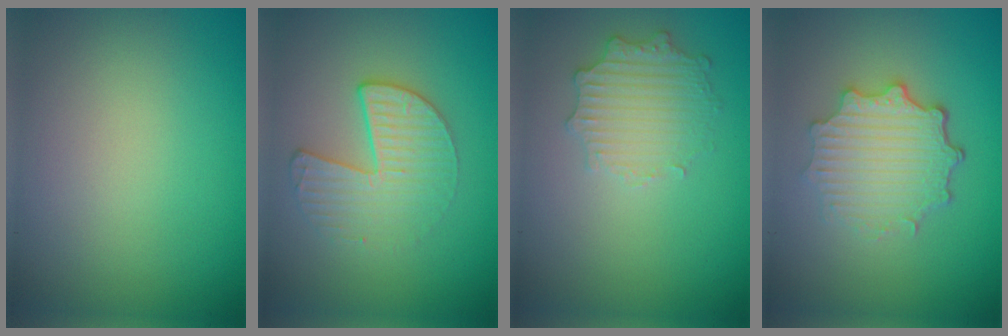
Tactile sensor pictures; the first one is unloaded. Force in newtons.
{"total": 3.5, "press": 2.8, "slide": 2.0}
{"total": 2.6, "press": 2.5, "slide": 0.7}
{"total": 4.9, "press": 3.7, "slide": 3.1}